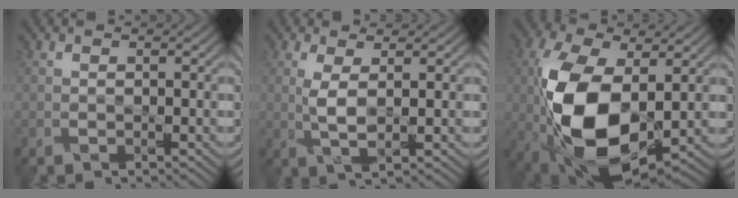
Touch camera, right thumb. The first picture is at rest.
{"total": 3.2, "force": [0.8, 0.3, 3.1], "torque": [-0.071, 0.004, 0.016]}
{"total": 14.8, "force": [-1.1, 7.7, 12.6], "torque": [-0.281, -0.008, -0.024]}